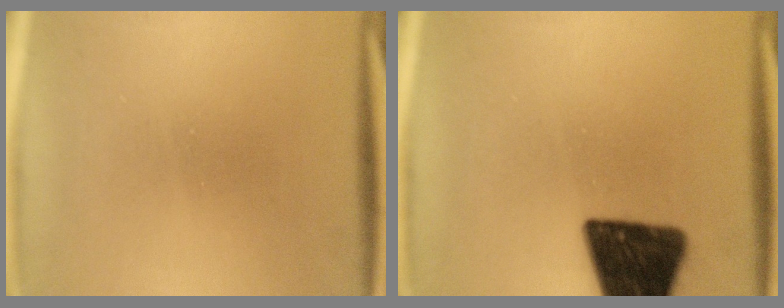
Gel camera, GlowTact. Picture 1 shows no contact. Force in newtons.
{"total": 16.3}